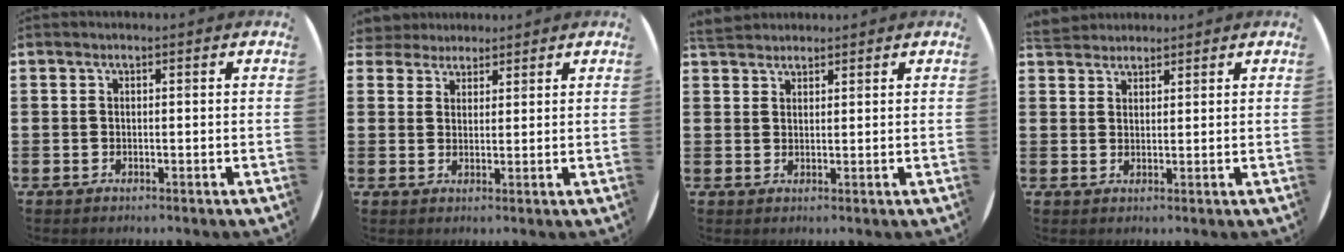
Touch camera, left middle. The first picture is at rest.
{"total": 3.0, "force": [2.7, 1.3, -0.4], "torque": [-0.001, 0.002, 0.052]}
{"total": 2.8, "force": [2.7, 0.8, 0.2], "torque": [0.000, -0.003, 0.050]}
{"total": 2.7, "force": [2.6, 0.8, -0.1], "torque": [-0.003, 0.000, 0.051]}